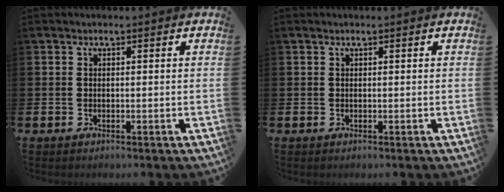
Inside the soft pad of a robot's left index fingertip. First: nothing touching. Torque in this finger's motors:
{"motor_torque": [0.01, 0.11, 0.00, -0.01]}